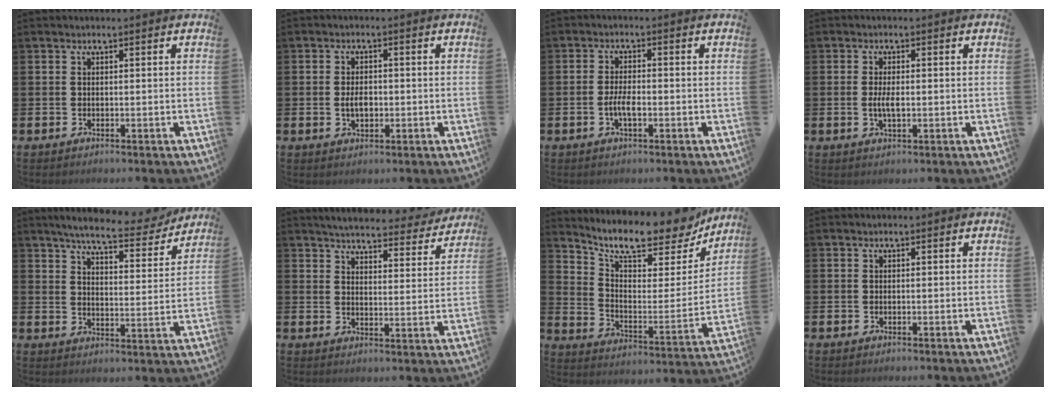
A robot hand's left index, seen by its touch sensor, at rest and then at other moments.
{"total": 3.0, "force": [-0.2, 1.8, 2.3], "torque": [-0.028, -0.002, -0.009]}
{"total": 2.8, "force": [-0.8, 1.1, 2.5], "torque": [-0.046, 0.003, -0.015]}
{"total": 2.7, "force": [-0.1, 1.1, 2.4], "torque": [-0.046, 0.001, -0.003]}
{"total": 7.1, "force": [6.5, 1.1, 2.7], "torque": [-0.066, -0.039, 0.110]}
{"total": 4.9, "force": [4.7, 0.7, 1.1], "torque": [-0.031, -0.035, 0.078]}
{"total": 9.9, "force": [8.9, 2.3, 3.7], "torque": [-0.103, -0.066, 0.152]}
{"total": 0.0}